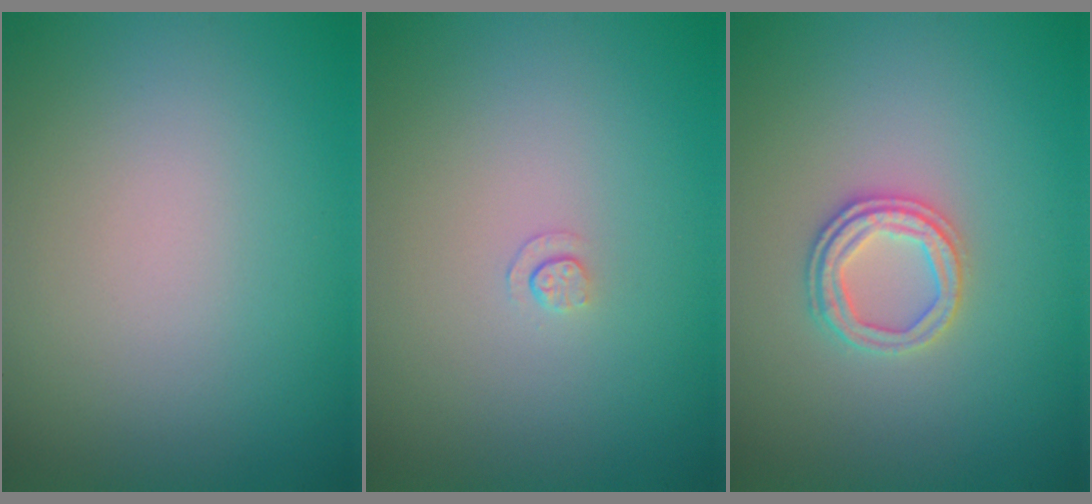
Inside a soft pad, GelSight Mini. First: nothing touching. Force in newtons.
{"total": 0.6, "press": 0.3, "slide": 0.6}
{"total": 2.5, "press": 2.4, "slide": 0.6}